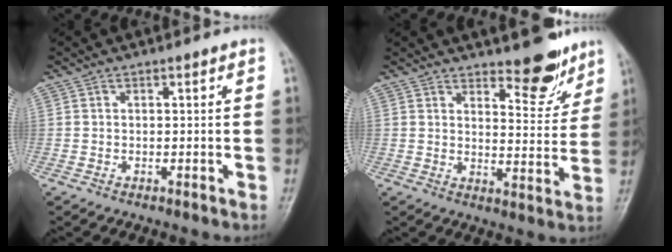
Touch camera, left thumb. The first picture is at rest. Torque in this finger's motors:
{"motor_torque": [0.22, 0.00, -0.23, -0.24, 0.07]}